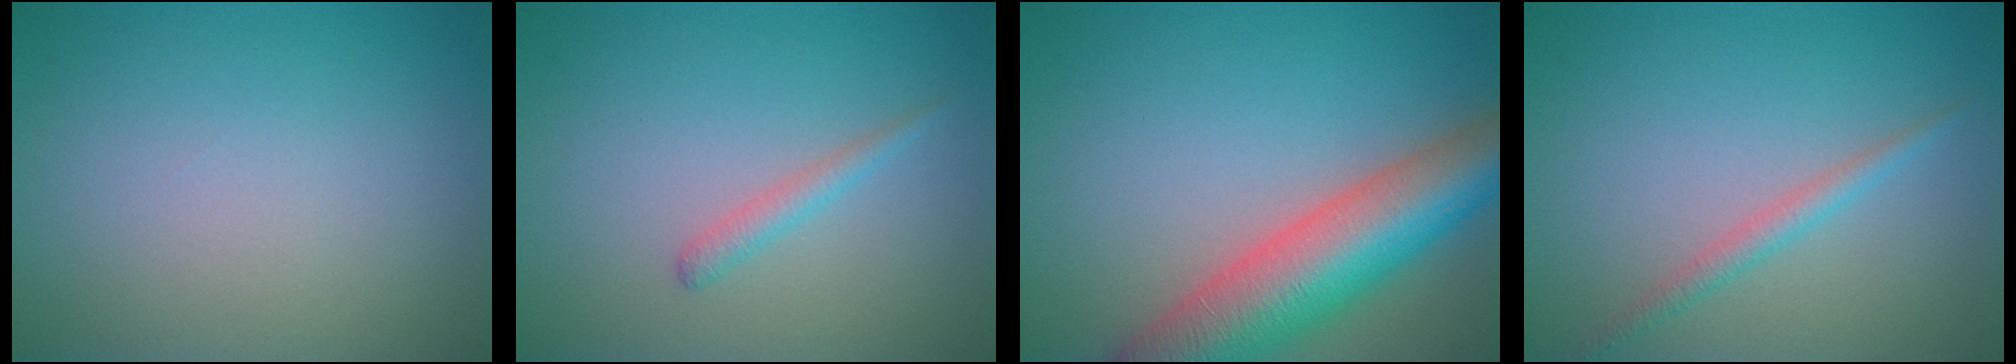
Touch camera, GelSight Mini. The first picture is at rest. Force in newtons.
{"total": 1.4, "press": 1.4, "slide": 0.0}
{"total": 10.3, "press": 10.3, "slide": 0.4}
{"total": 1.6, "press": 1.6, "slide": 0.0}